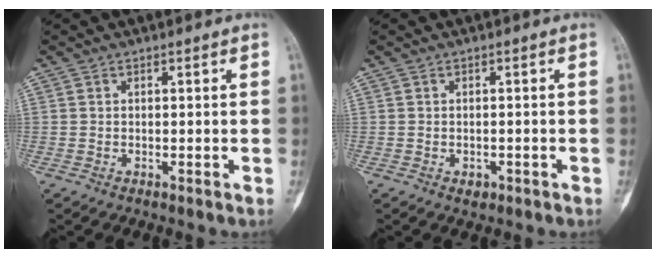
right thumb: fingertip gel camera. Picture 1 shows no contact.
{"total": 1.4, "force": [-0.7, 1.0, 0.8], "torque": [-0.006, 0.007, -0.005]}